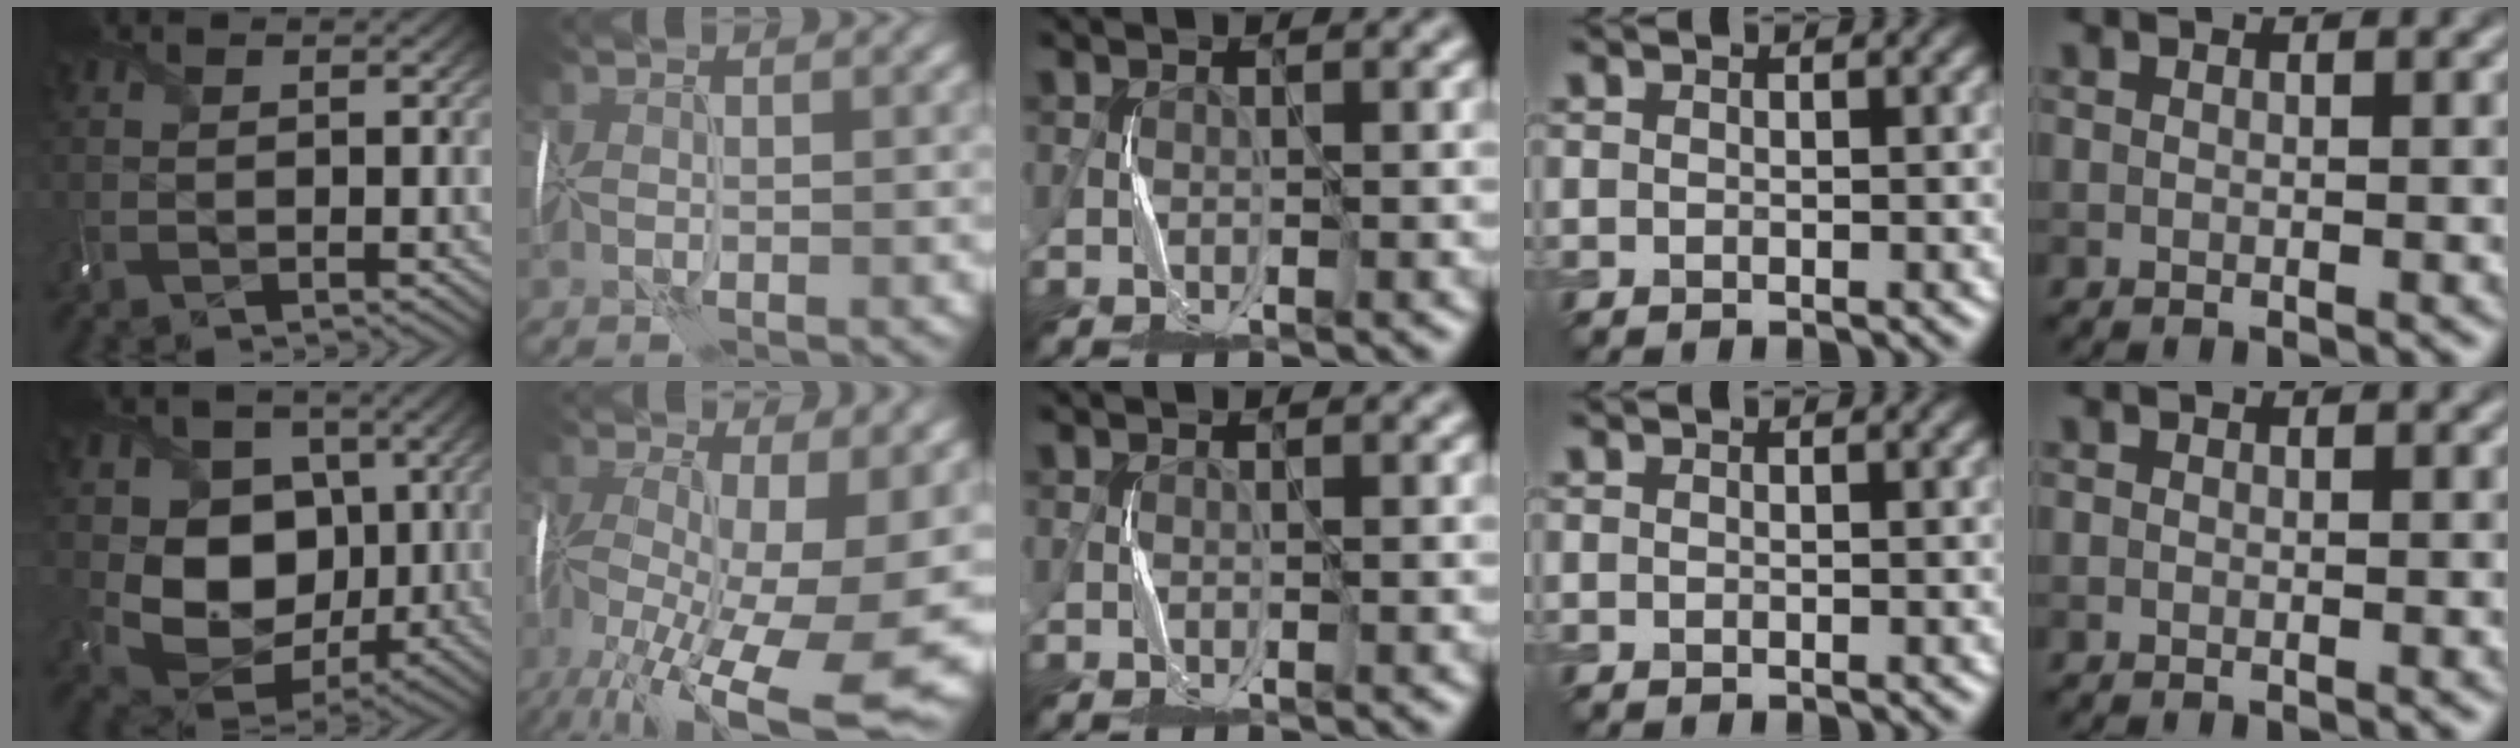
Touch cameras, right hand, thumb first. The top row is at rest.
{"thumb": {"total": 11.8, "force": [1.4, 9.6, 6.7], "torque": [-0.135, -0.011, 0.019]}, "index": {"total": 15.6, "force": [-4.4, 6.3, 13.5], "torque": [-0.261, -0.015, -0.066]}}